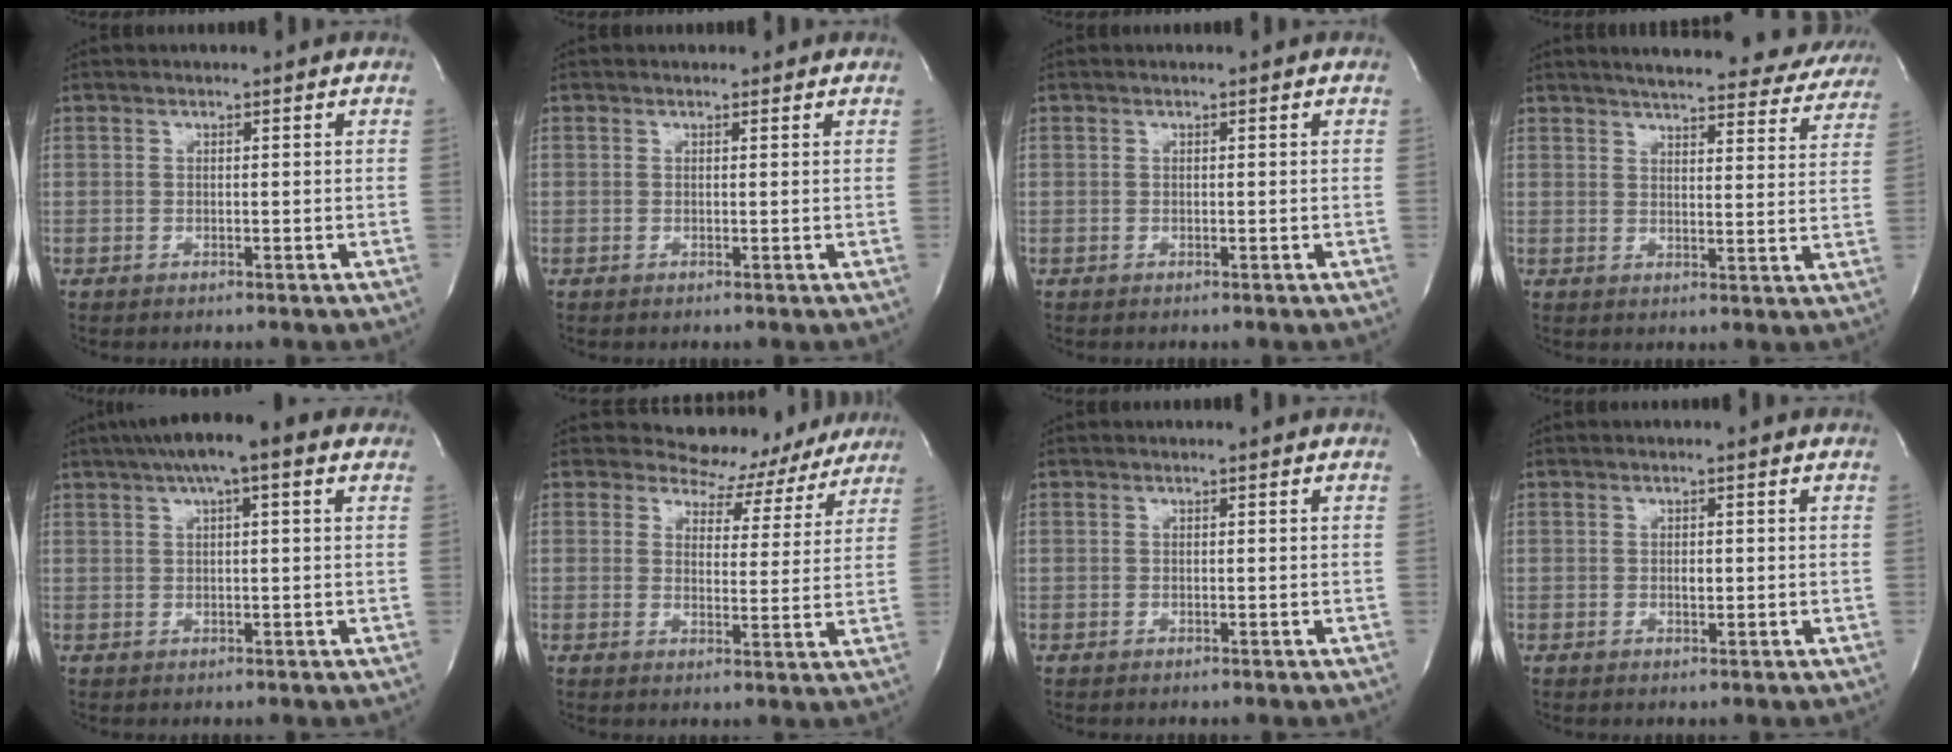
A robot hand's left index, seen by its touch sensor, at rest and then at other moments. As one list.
[{"total": 0.8, "force": [0.6, 0.6, 0.1], "torque": [-0.003, 0.008, 0.006]}, {"total": 0.0}, {"total": 22.7, "force": [20.8, 4.5, 7.8], "torque": [-0.107, -0.031, 0.241]}, {"total": 9.1, "force": [5.4, 1.9, 7.1], "torque": [-0.112, 0.039, 0.075]}, {"total": 11.0, "force": [10.1, 4.3, -0.3], "torque": [0.031, -0.009, 0.099]}, {"total": 0.0}, {"total": 1.0, "force": [0.0, 0.5, 0.9], "torque": [-0.016, 0.000, 0.001]}]